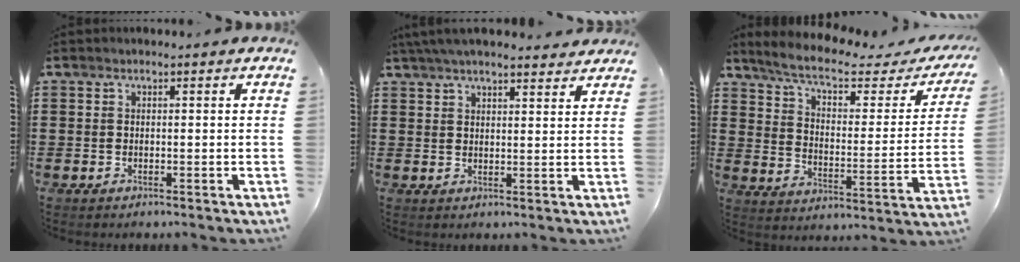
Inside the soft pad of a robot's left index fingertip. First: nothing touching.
{"total": 4.5, "force": [4.2, 0.3, 1.6], "torque": [-0.042, -0.005, 0.079]}
{"total": 6.5, "force": [4.8, 1.2, 4.2], "torque": [-0.101, -0.024, 0.078]}